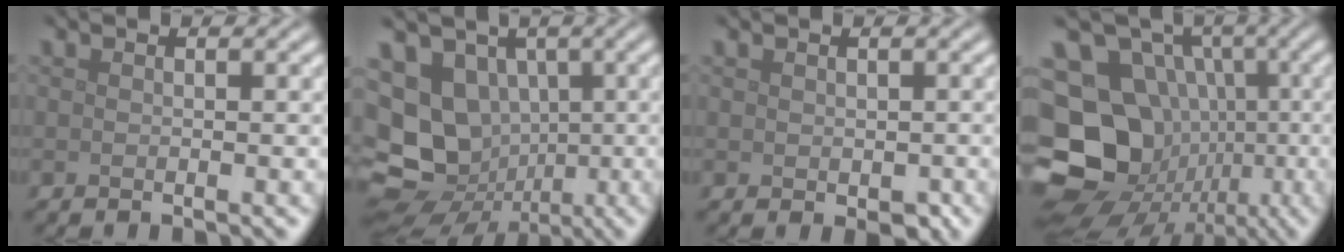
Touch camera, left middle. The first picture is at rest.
{"total": 16.0, "force": [-1.2, 14.3, 6.9], "torque": [-0.165, -0.015, -0.031]}
{"total": 1.3, "force": [-0.1, 1.0, 0.8], "torque": [-0.013, -0.007, 0.003]}
{"total": 19.1, "force": [-2.8, 17.0, 8.3], "torque": [-0.175, -0.002, -0.068]}